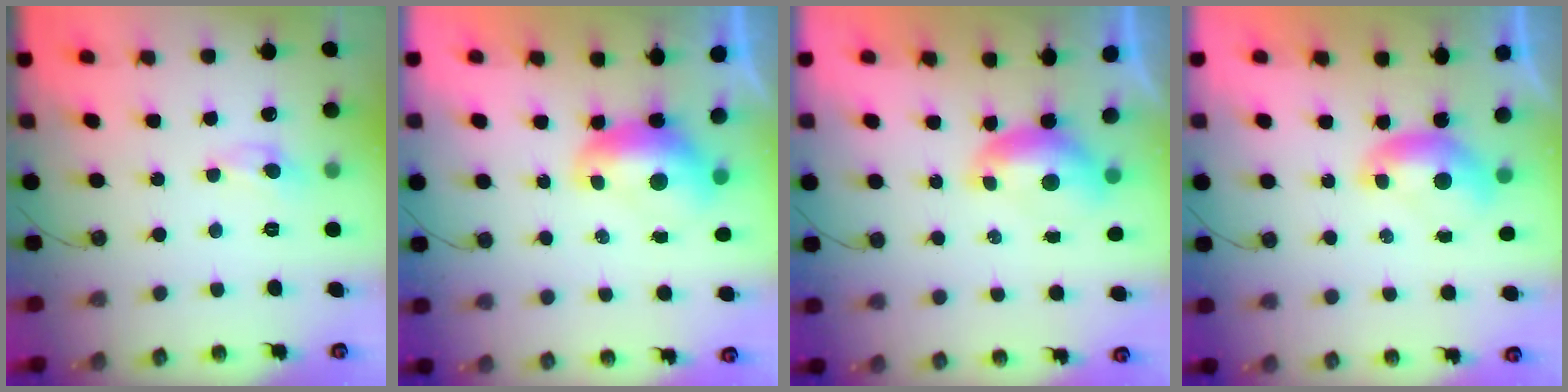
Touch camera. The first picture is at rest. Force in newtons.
{"total": 1.6, "press": 1.4, "slide": 0.6}
{"total": 0.5, "press": 0.5, "slide": 0.2}
{"total": 0.0}